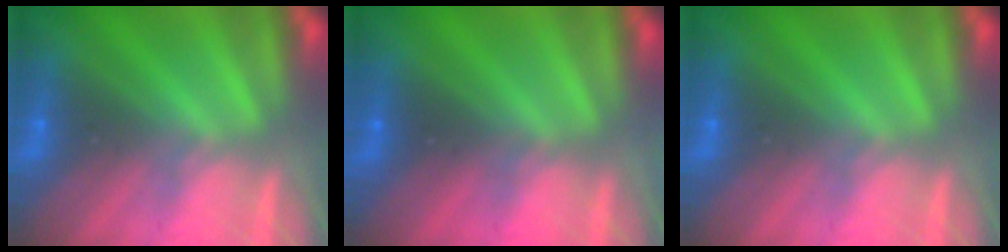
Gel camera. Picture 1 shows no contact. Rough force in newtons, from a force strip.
{"total": 3.4}
{"total": 0.0}